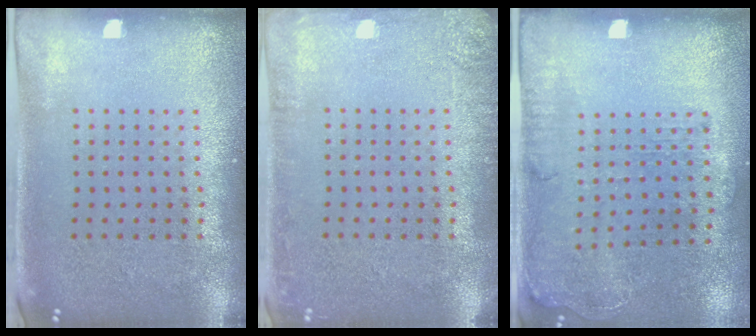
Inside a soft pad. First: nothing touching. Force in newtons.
{"total": 2.0, "press": 2.0, "slide": 0.3}
{"total": 1.4, "press": 1.2, "slide": 0.7}